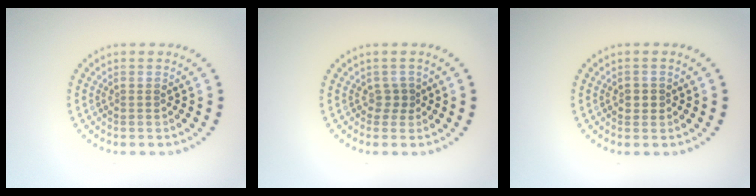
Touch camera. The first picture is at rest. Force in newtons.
{"total": 1.1, "press": 0.7, "slide": 0.8}
{"total": 1.1, "press": 1.1, "slide": 0.4}